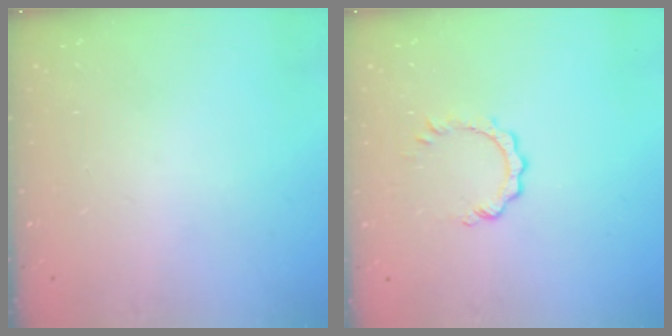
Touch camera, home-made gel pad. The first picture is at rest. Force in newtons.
{"total": 4.1, "press": 4.1, "slide": 0.5}